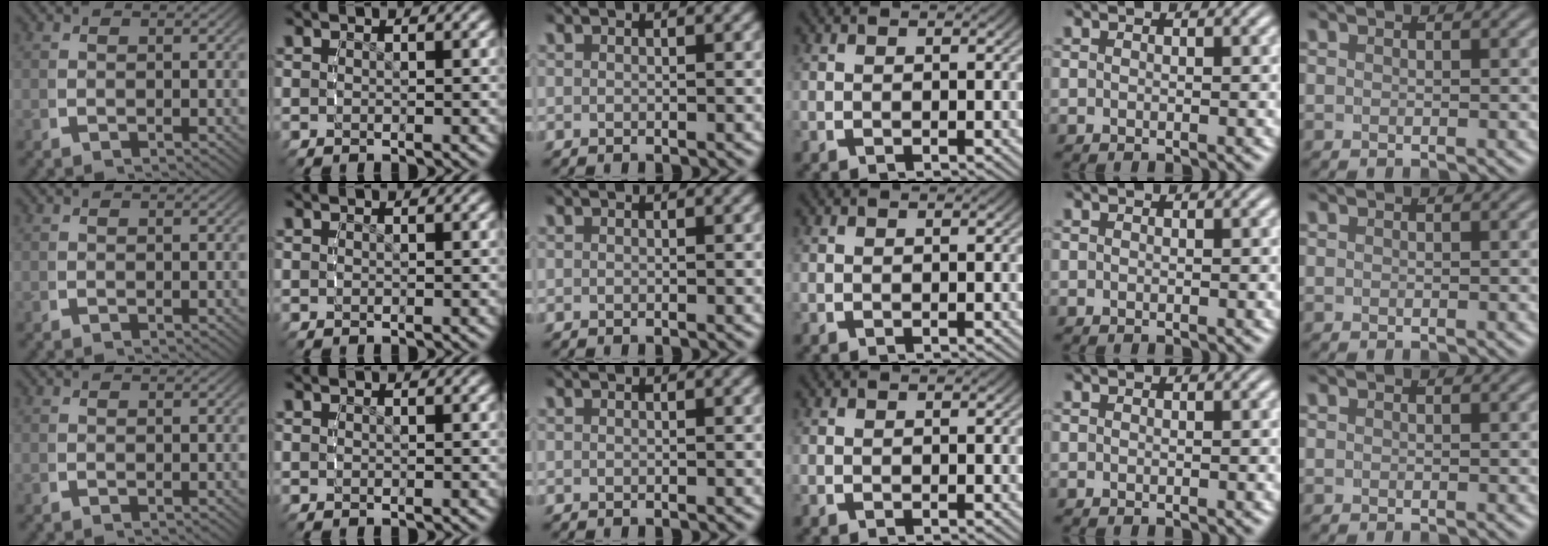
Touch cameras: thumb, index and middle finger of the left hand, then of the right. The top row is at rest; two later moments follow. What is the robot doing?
{"motion": "reach", "object": "air blower"}